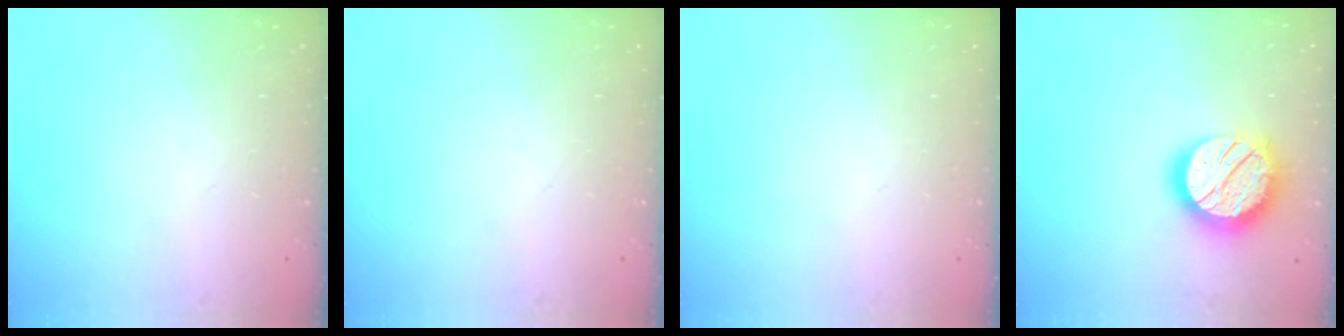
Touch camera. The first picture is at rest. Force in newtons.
{"total": 0.0}
{"total": 0.0}
{"total": 20.7, "press": 20.7, "slide": 1.2}